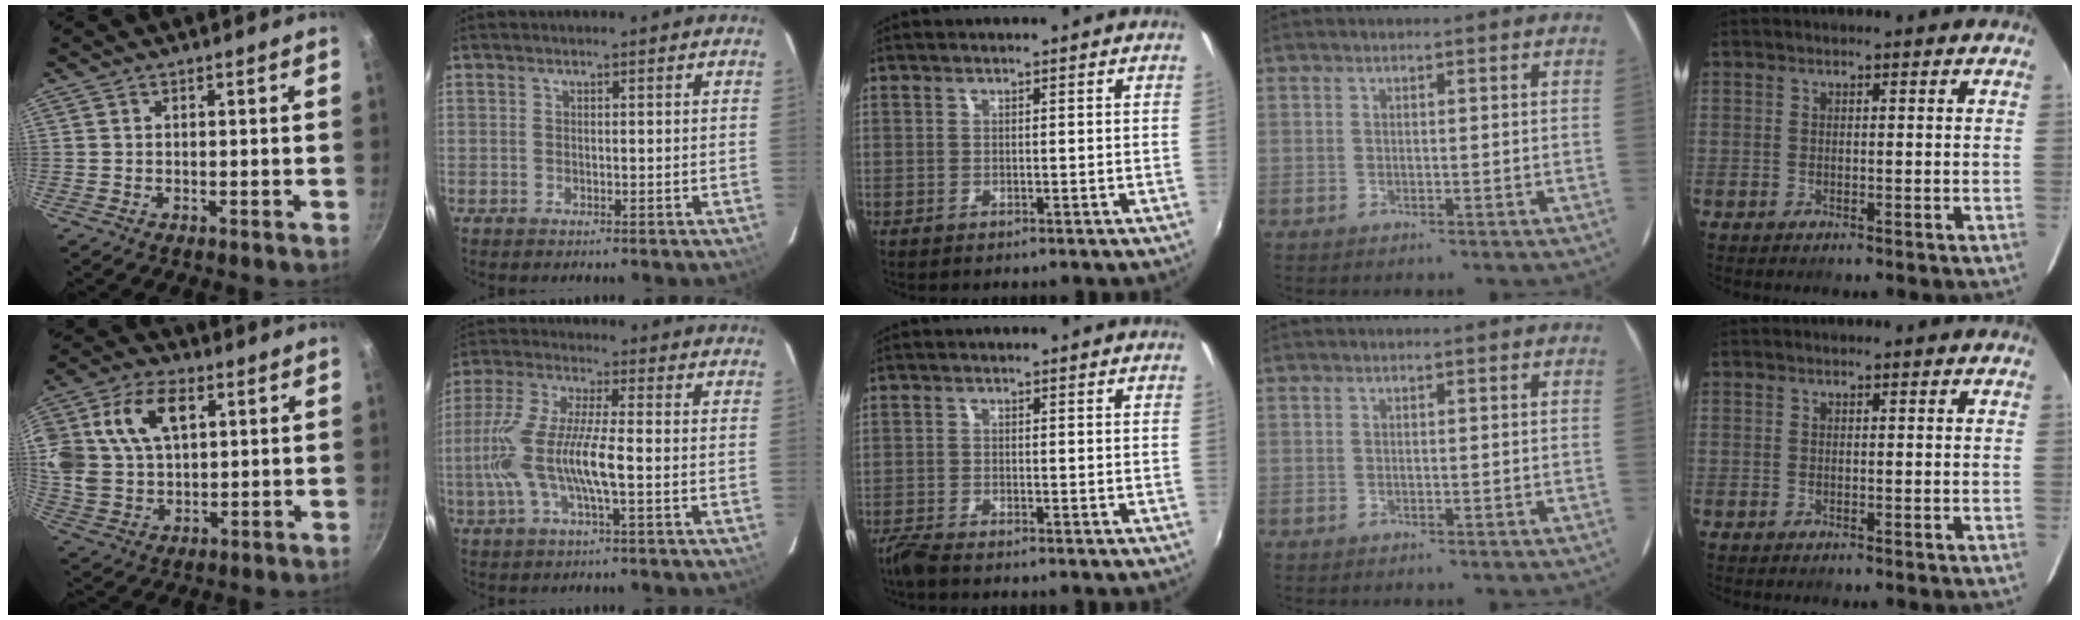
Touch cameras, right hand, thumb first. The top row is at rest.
{"thumb": {"total": 19.2, "force": [6.2, 12.7, 13.0], "torque": [-0.274, 0.013, 0.116]}, "index": {"total": 12.6, "force": [-2.6, 2.0, 12.2], "torque": [-0.252, -0.004, -0.048]}, "middle": {"total": 2.8, "force": [-2.6, 0.2, 1.2], "torque": [-0.036, -0.010, -0.052]}}